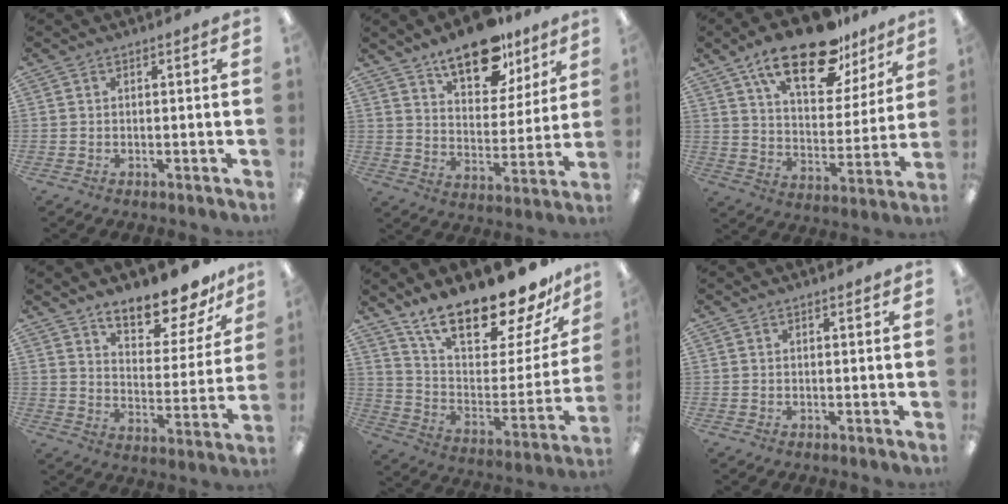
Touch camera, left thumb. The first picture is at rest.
{"total": 15.8, "force": [11.6, 7.1, 7.9], "torque": [-0.112, -0.064, 0.202]}
{"total": 20.8, "force": [14.1, 8.9, 12.4], "torque": [-0.197, -0.075, 0.238]}
{"total": 13.5, "force": [12.0, 3.7, 4.9], "torque": [-0.068, -0.093, 0.211]}
{"total": 23.4, "force": [19.3, 6.5, 11.4], "torque": [-0.177, -0.144, 0.328]}
{"total": 0.5, "force": [0.5, 0.1, 0.2], "torque": [-0.005, 0.001, 0.008]}